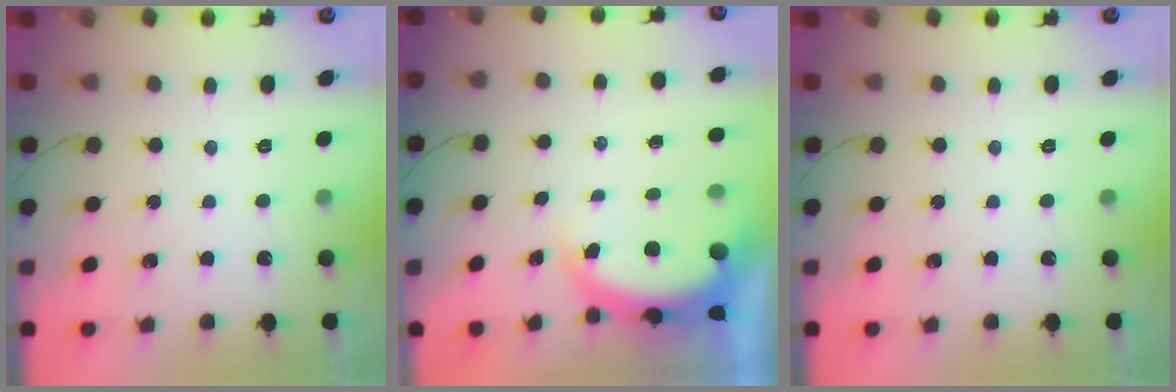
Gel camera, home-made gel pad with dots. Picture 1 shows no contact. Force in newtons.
{"total": 4.7, "press": 4.5, "slide": 1.4}
{"total": 0.0}